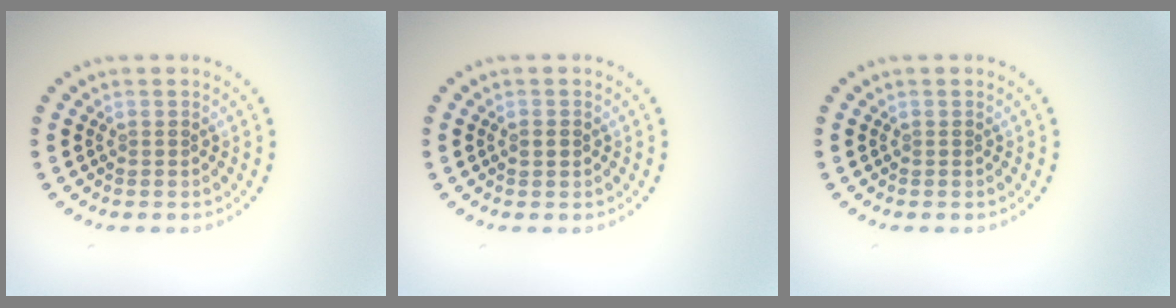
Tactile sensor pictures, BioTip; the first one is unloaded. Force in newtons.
{"total": 1.1, "press": 1.1, "slide": 0.2}
{"total": 0.0}